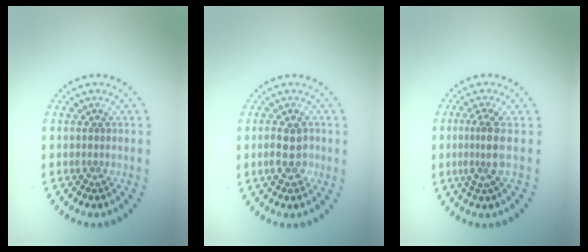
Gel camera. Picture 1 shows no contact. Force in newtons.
{"total": 2.8, "press": 2.8, "slide": 0.4}
{"total": 2.6, "press": 1.9, "slide": 1.9}